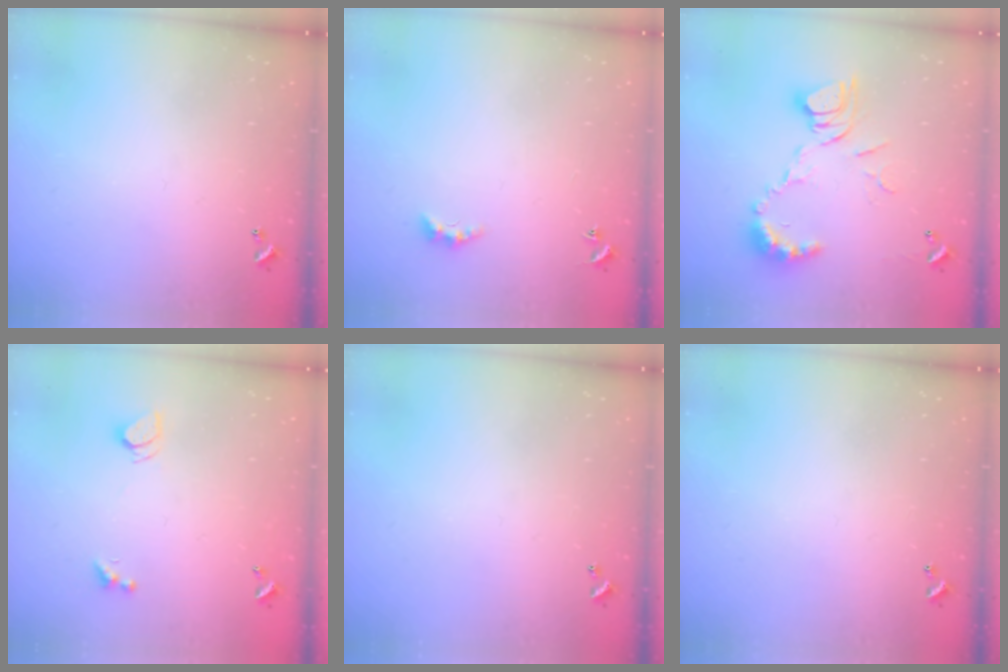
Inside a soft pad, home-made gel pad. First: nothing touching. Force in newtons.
{"total": 2.4, "press": 2.4, "slide": 0.6}
{"total": 11.6, "press": 11.5, "slide": 1.0}
{"total": 2.5, "press": 2.4, "slide": 0.6}
{"total": 0.0}
{"total": 0.0}